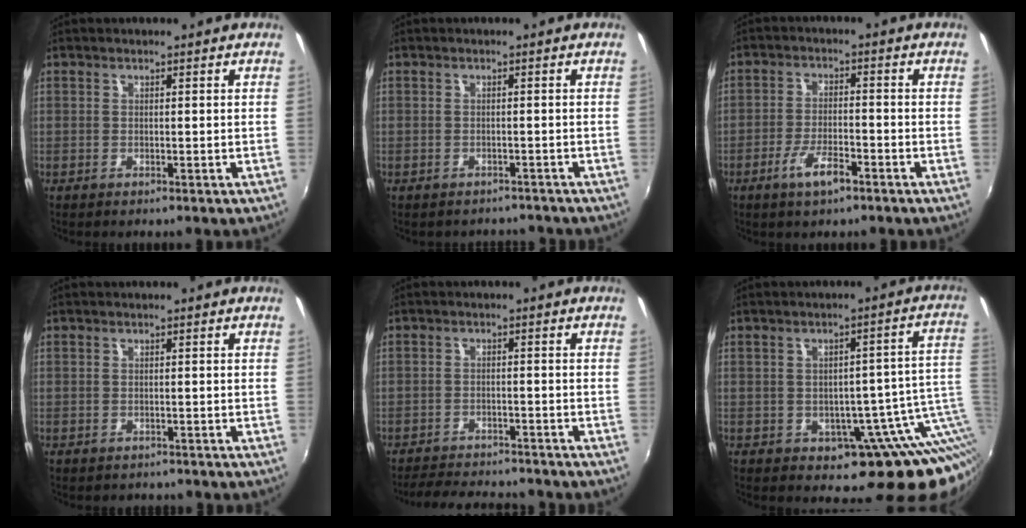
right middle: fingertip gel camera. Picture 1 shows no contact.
{"total": 4.5, "force": [-4.0, 1.8, 0.9], "torque": [-0.017, -0.010, -0.050]}
{"total": 6.1, "force": [-3.8, 1.7, 4.5], "torque": [-0.096, -0.006, -0.068]}
{"total": 1.3, "force": [-1.1, 0.8, 0.1], "torque": [-0.007, -0.004, -0.014]}
{"total": 9.7, "force": [-8.9, 2.2, 3.1], "torque": [-0.081, -0.004, -0.132]}
{"total": 12.4, "force": [-2.7, 7.6, 9.4], "torque": [-0.101, 0.003, -0.021]}